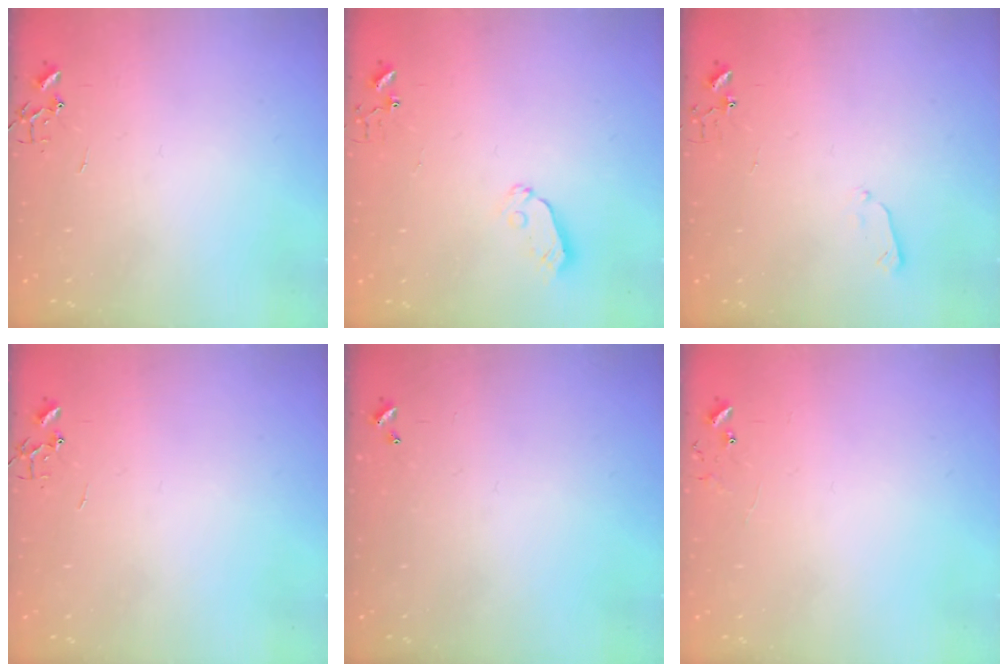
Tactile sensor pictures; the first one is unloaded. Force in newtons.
{"total": 4.1, "press": 4.1, "slide": 0.1}
{"total": 3.3, "press": 3.2, "slide": 0.6}
{"total": 0.0}
{"total": 0.0}
{"total": 5.8, "press": 5.8, "slide": 0.5}